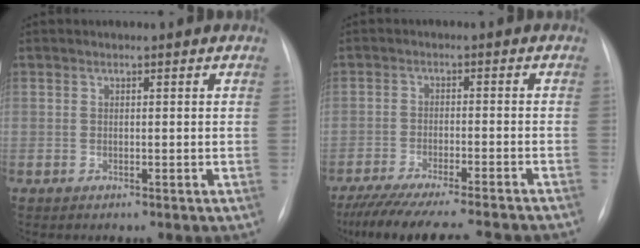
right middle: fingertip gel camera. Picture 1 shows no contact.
{"total": 18.5, "force": [-16.4, 1.2, 8.6], "torque": [-0.129, -0.040, -0.227]}